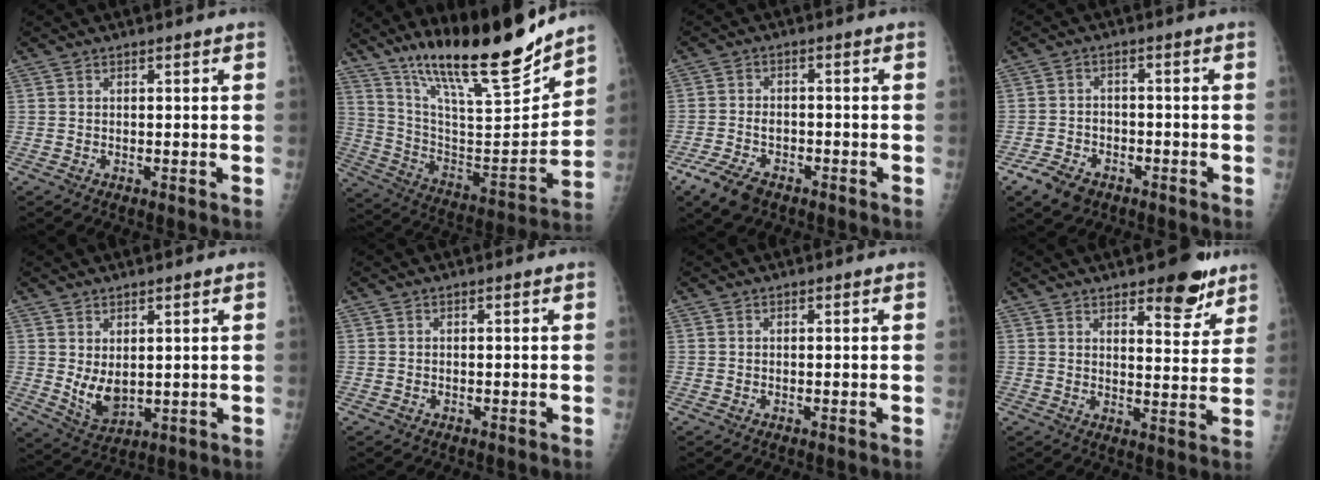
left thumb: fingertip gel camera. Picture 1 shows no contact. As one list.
[{"total": 23.9, "force": [18.7, 3.9, 14.3], "torque": [-0.210, -0.102, 0.323]}, {"total": 7.1, "force": [-4.6, 3.7, 3.9], "torque": [-0.081, 0.011, -0.082]}, {"total": 6.5, "force": [-4.1, 4.2, 2.8], "torque": [-0.048, 0.018, -0.070]}, {"total": 6.1, "force": [1.2, 3.4, 4.9], "torque": [-0.075, -0.022, 0.039]}, {"total": 0.0}, {"total": 0.0}, {"total": 9.7, "force": [6.6, 3.5, 6.1], "torque": [-0.053, -0.040, 0.091]}]